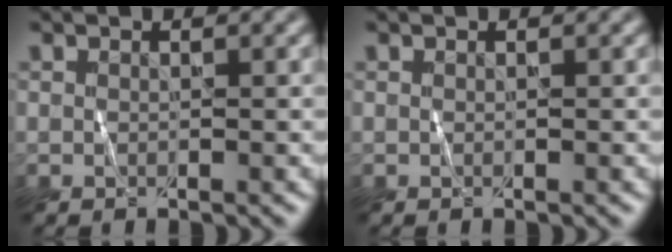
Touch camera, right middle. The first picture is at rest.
{"total": 0.0}